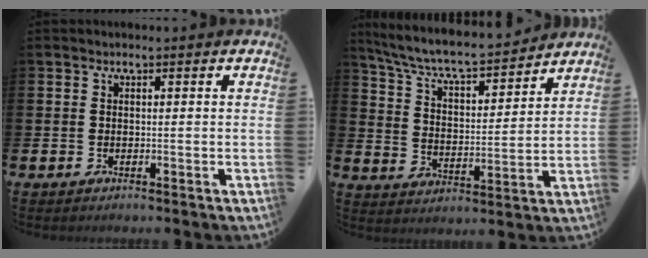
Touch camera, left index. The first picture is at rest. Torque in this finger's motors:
{"motor_torque": [0.02, -0.48, 0.74, 0.21]}